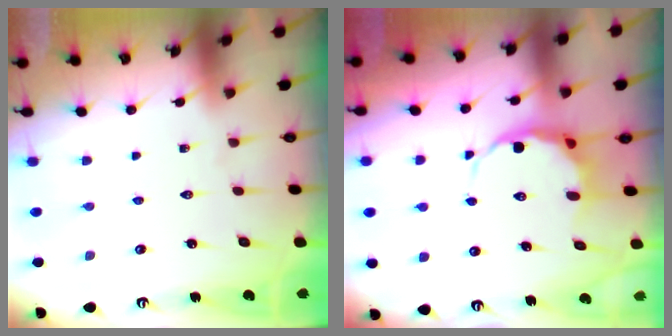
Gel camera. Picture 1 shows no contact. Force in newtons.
{"total": 6.7, "press": 6.5, "slide": 1.7}